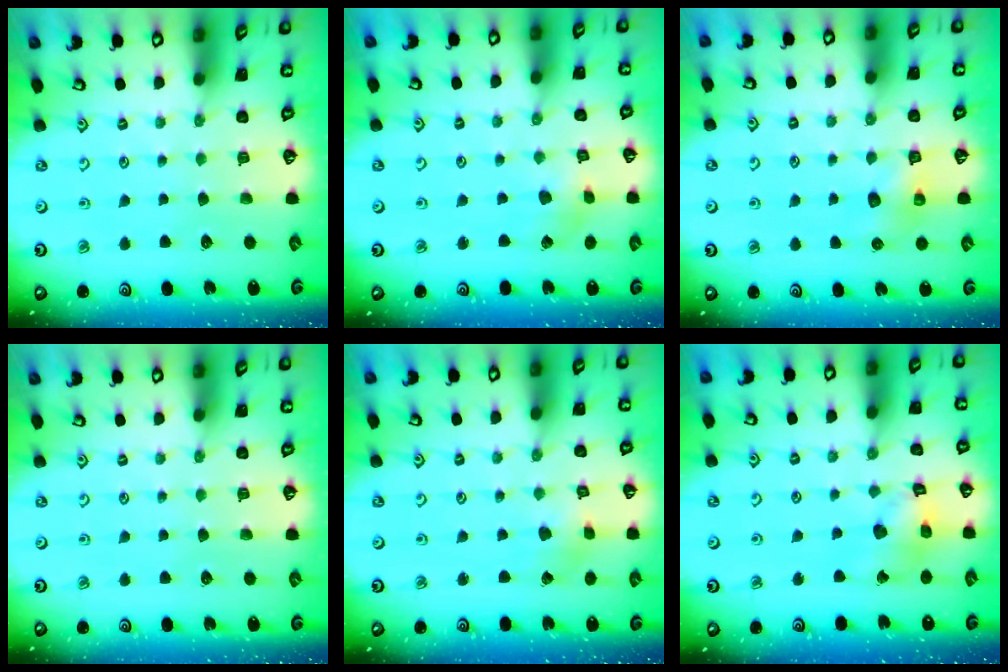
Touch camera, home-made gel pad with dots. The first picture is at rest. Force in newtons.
{"total": 2.7, "press": 2.7, "slide": 0.5}
{"total": 6.9, "press": 6.9, "slide": 0.2}
{"total": 0.0}
{"total": 2.2, "press": 2.2, "slide": 0.2}
{"total": 11.2, "press": 11.1, "slide": 1.2}